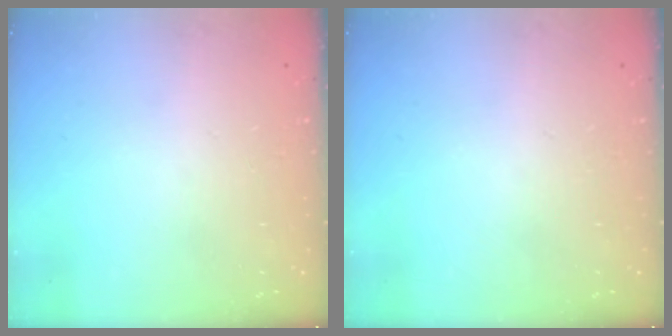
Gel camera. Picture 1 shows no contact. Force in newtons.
{"total": 0.0}